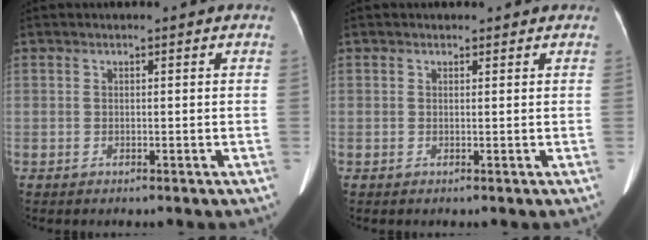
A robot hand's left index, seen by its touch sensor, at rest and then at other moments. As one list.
[{"total": 1.0, "force": [0.6, 0.8, -0.2], "torque": [0.010, 0.000, 0.004]}]